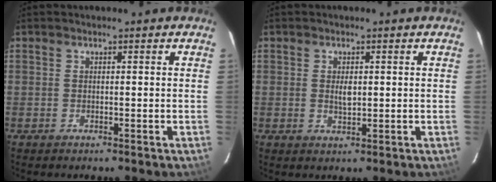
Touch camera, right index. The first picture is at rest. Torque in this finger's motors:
{"motor_torque": [0.25, 0.16, 0.10, 0.01]}